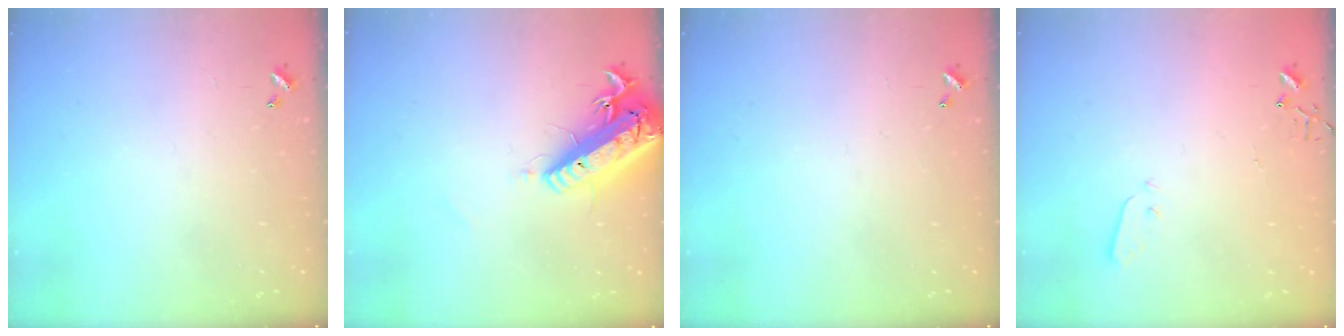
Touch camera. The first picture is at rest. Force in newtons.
{"total": 20.7, "press": 20.3, "slide": 4.2}
{"total": 0.0}
{"total": 3.0, "press": 3.0, "slide": 0.3}